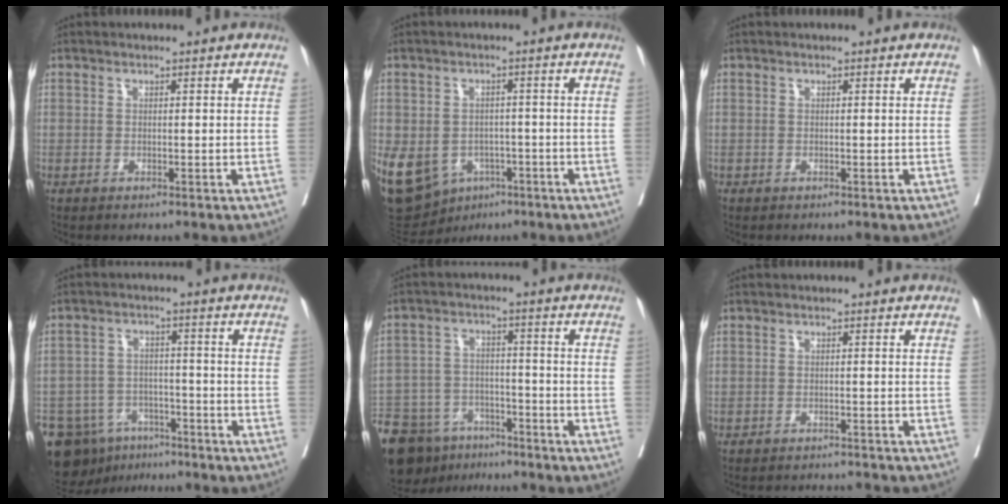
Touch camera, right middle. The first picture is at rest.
{"total": 18.0, "force": [-7.0, 14.4, 8.3], "torque": [-0.230, 0.002, -0.091]}
{"total": 0.0}
{"total": 12.3, "force": [-8.4, 8.2, 3.9], "torque": [-0.087, 0.013, -0.123]}
{"total": 18.1, "force": [-13.3, 10.0, 7.1], "torque": [-0.196, -0.010, -0.203]}
{"total": 5.9, "force": [-5.9, 0.3, 0.6], "torque": [-0.004, -0.002, -0.076]}